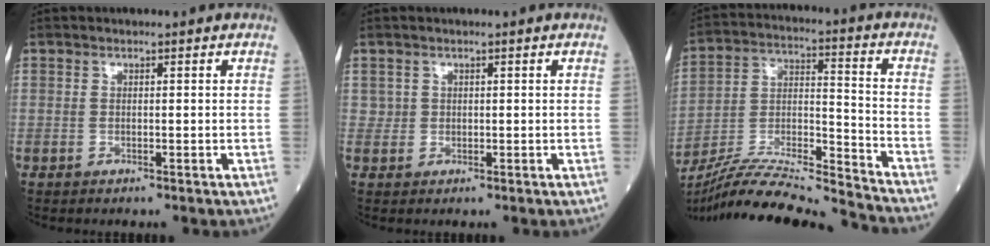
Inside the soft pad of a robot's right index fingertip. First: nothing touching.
{"total": 1.1, "force": [0.5, 0.9, -0.1], "torque": [0.012, 0.003, 0.007]}
{"total": 20.5, "force": [-19.3, -0.9, 6.8], "torque": [-0.145, -0.008, -0.326]}